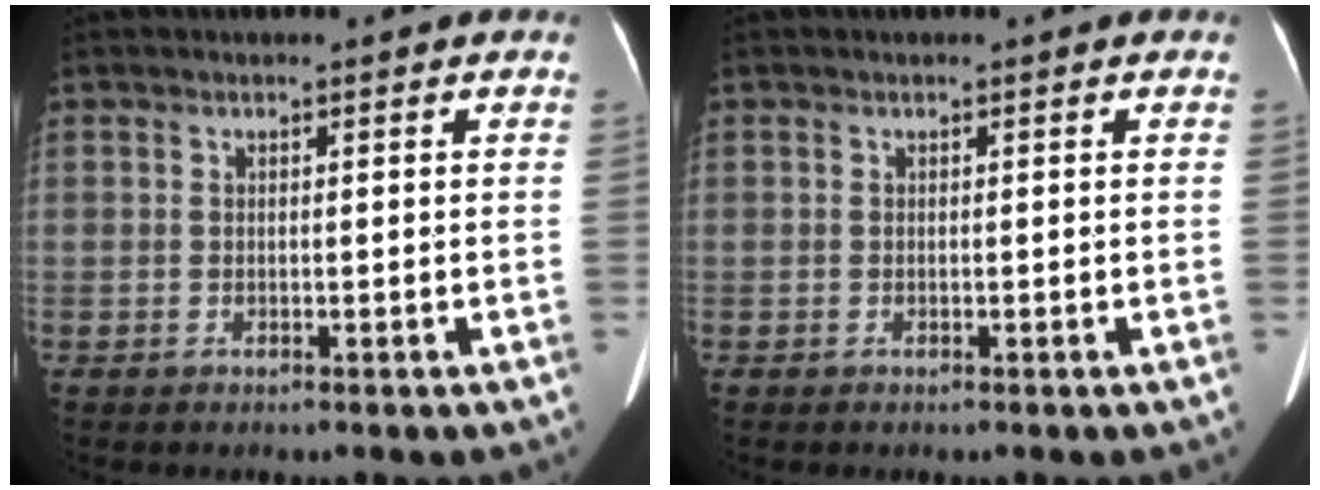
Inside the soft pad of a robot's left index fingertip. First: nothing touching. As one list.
[{"total": 0.0}]